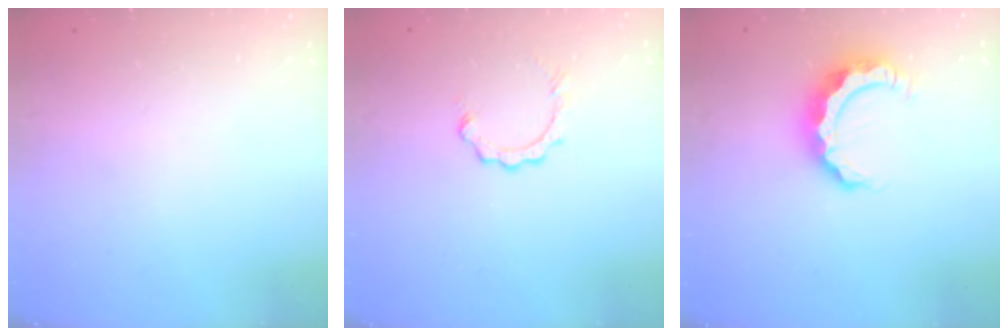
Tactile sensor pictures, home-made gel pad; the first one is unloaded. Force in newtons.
{"total": 3.3, "press": 3.3, "slide": 0.3}
{"total": 9.2, "press": 9.1, "slide": 1.0}